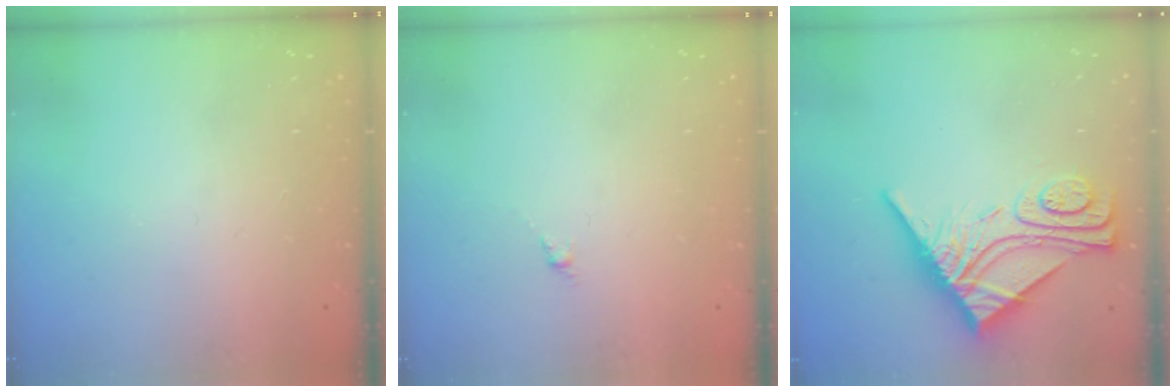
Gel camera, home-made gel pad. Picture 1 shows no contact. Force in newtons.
{"total": 0.0}
{"total": 13.4, "press": 13.4, "slide": 1.1}